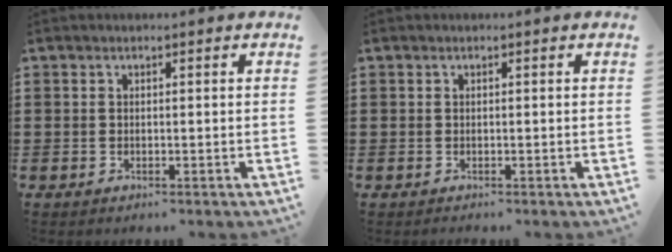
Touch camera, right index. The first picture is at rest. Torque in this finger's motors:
{"motor_torque": [-0.50, 1.40, -1.05, -0.16]}